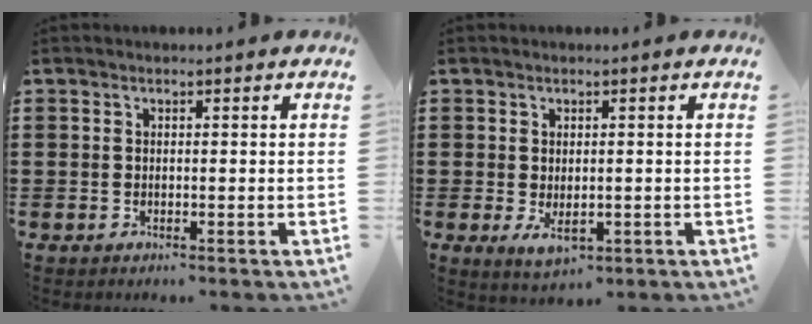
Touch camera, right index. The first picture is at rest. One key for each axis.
{"total": 2.7, "fx": -0.6, "fy": 1.4, "fz": 2.3, "tx": -0.047, "ty": -0.003, "tz": -0.011}